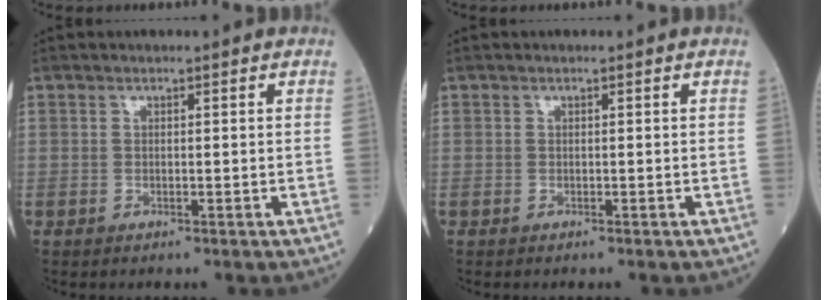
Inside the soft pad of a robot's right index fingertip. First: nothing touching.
{"total": 0.0}